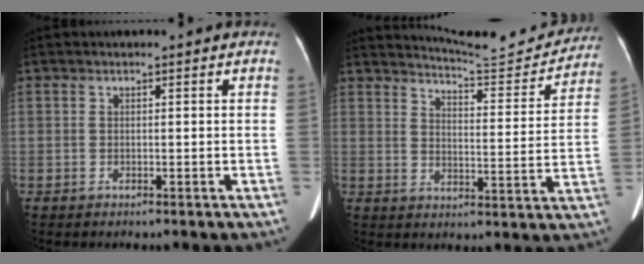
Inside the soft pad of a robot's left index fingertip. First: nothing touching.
{"total": 12.9, "force": [12.8, 0.3, 1.4], "torque": [-0.022, -0.039, 0.162]}